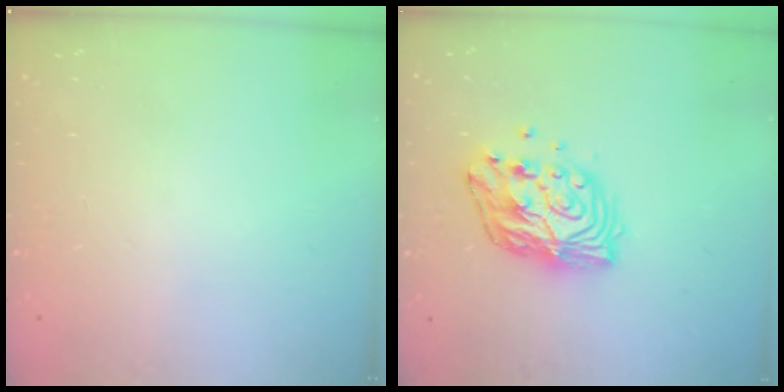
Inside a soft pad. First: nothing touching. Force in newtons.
{"total": 11.7, "press": 11.7, "slide": 0.8}